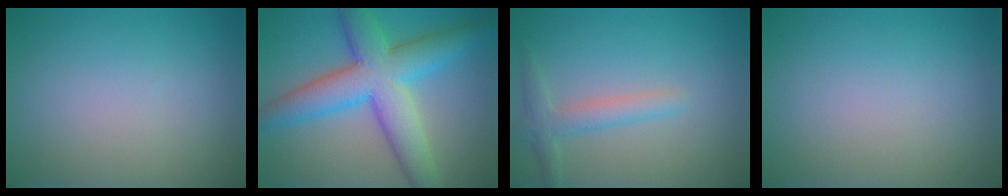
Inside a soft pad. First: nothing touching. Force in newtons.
{"total": 8.9, "press": 8.9, "slide": 0.2}
{"total": 2.4, "press": 2.4, "slide": 0.1}
{"total": 0.0}